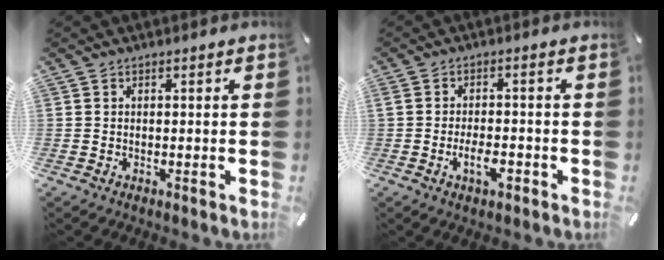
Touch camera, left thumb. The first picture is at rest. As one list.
[{"total": 5.2, "force": [-2.0, 2.0, 4.3], "torque": [-0.075, 0.006, -0.033]}]